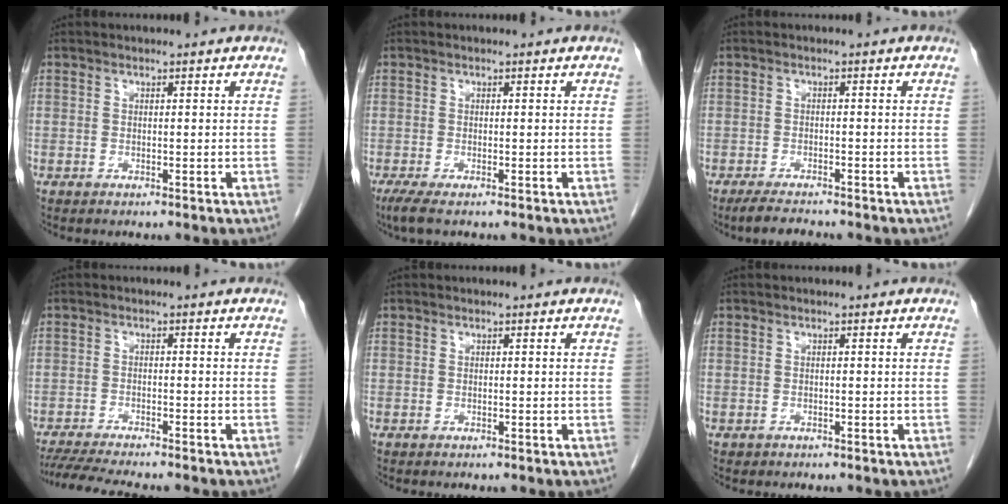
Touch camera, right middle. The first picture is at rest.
{"total": 2.0, "force": [-1.3, 0.2, 1.5], "torque": [-0.036, -0.009, -0.028]}
{"total": 3.0, "force": [-2.7, 0.3, 1.3], "torque": [-0.030, -0.011, -0.046]}
{"total": 8.9, "force": [-7.9, 0.4, 4.1], "torque": [-0.065, -0.017, -0.125]}
{"total": 0.0}
{"total": 0.0}